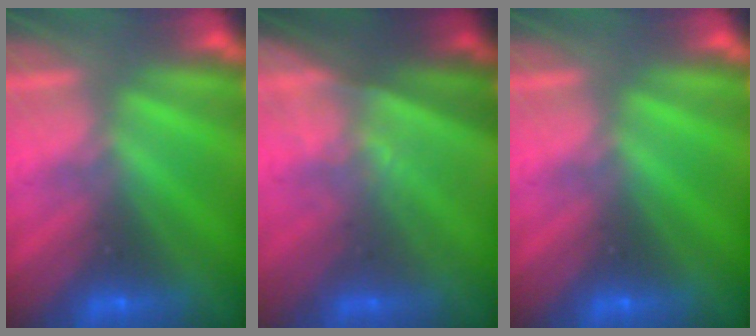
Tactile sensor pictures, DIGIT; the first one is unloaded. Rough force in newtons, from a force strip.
{"total": 1.4}
{"total": 0.0}